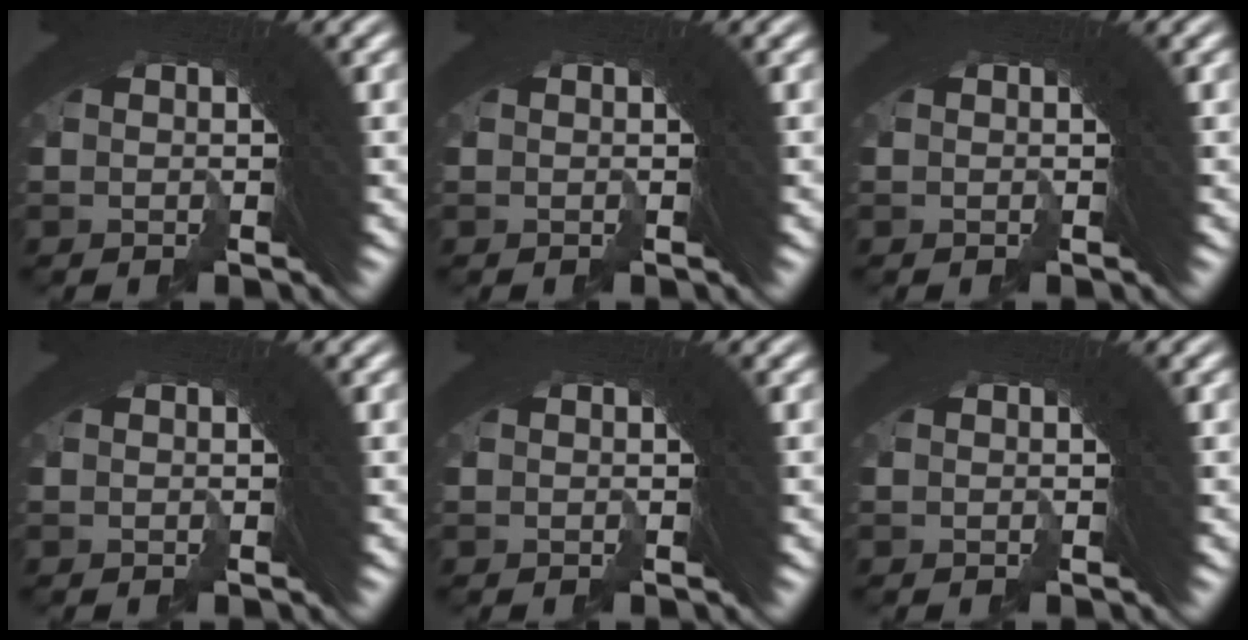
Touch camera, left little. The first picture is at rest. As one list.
[{"total": 0.0}, {"total": 0.0}, {"total": 0.0}, {"total": 0.0}, {"total": 0.0}]